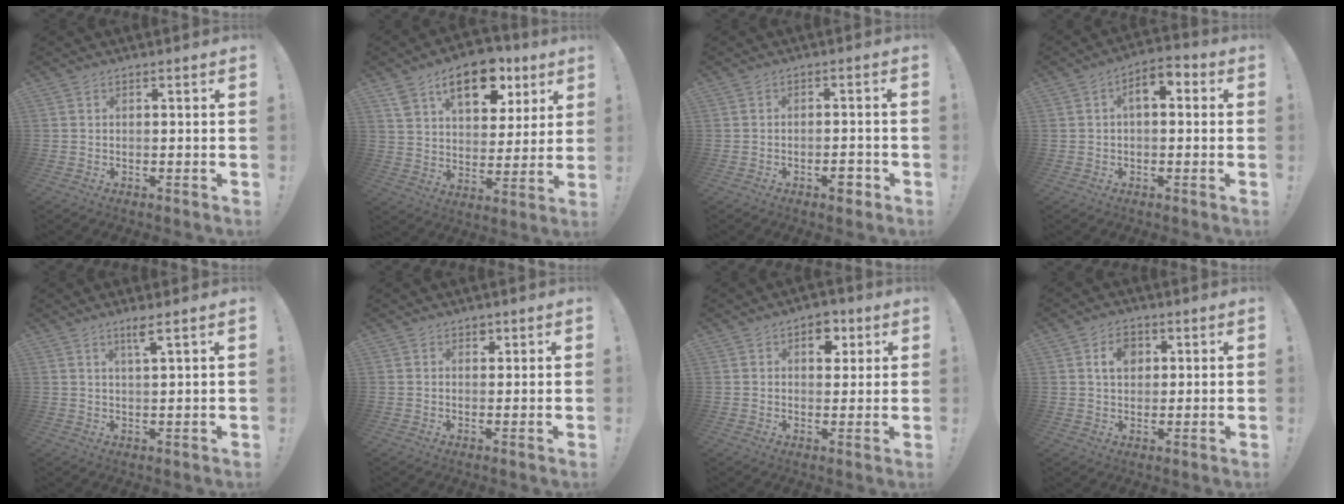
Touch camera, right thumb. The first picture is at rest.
{"total": 16.8, "force": [10.0, 9.1, 10.1], "torque": [-0.153, -0.043, 0.175]}
{"total": 2.0, "force": [-1.4, 0.5, 1.3], "torque": [-0.009, 0.003, -0.025]}
{"total": 6.1, "force": [1.0, 3.3, 5.1], "torque": [-0.072, 0.001, 0.013]}
{"total": 3.8, "force": [2.3, -0.3, 3.0], "torque": [-0.051, -0.005, 0.034]}
{"total": 1.9, "force": [1.3, 1.4, 0.4], "torque": [0.009, -0.010, 0.019]}
{"total": 6.4, "force": [2.8, 4.8, 3.3], "torque": [-0.025, -0.008, 0.045]}
{"total": 6.2, "force": [2.1, 4.5, 3.8], "torque": [-0.052, 0.002, 0.035]}